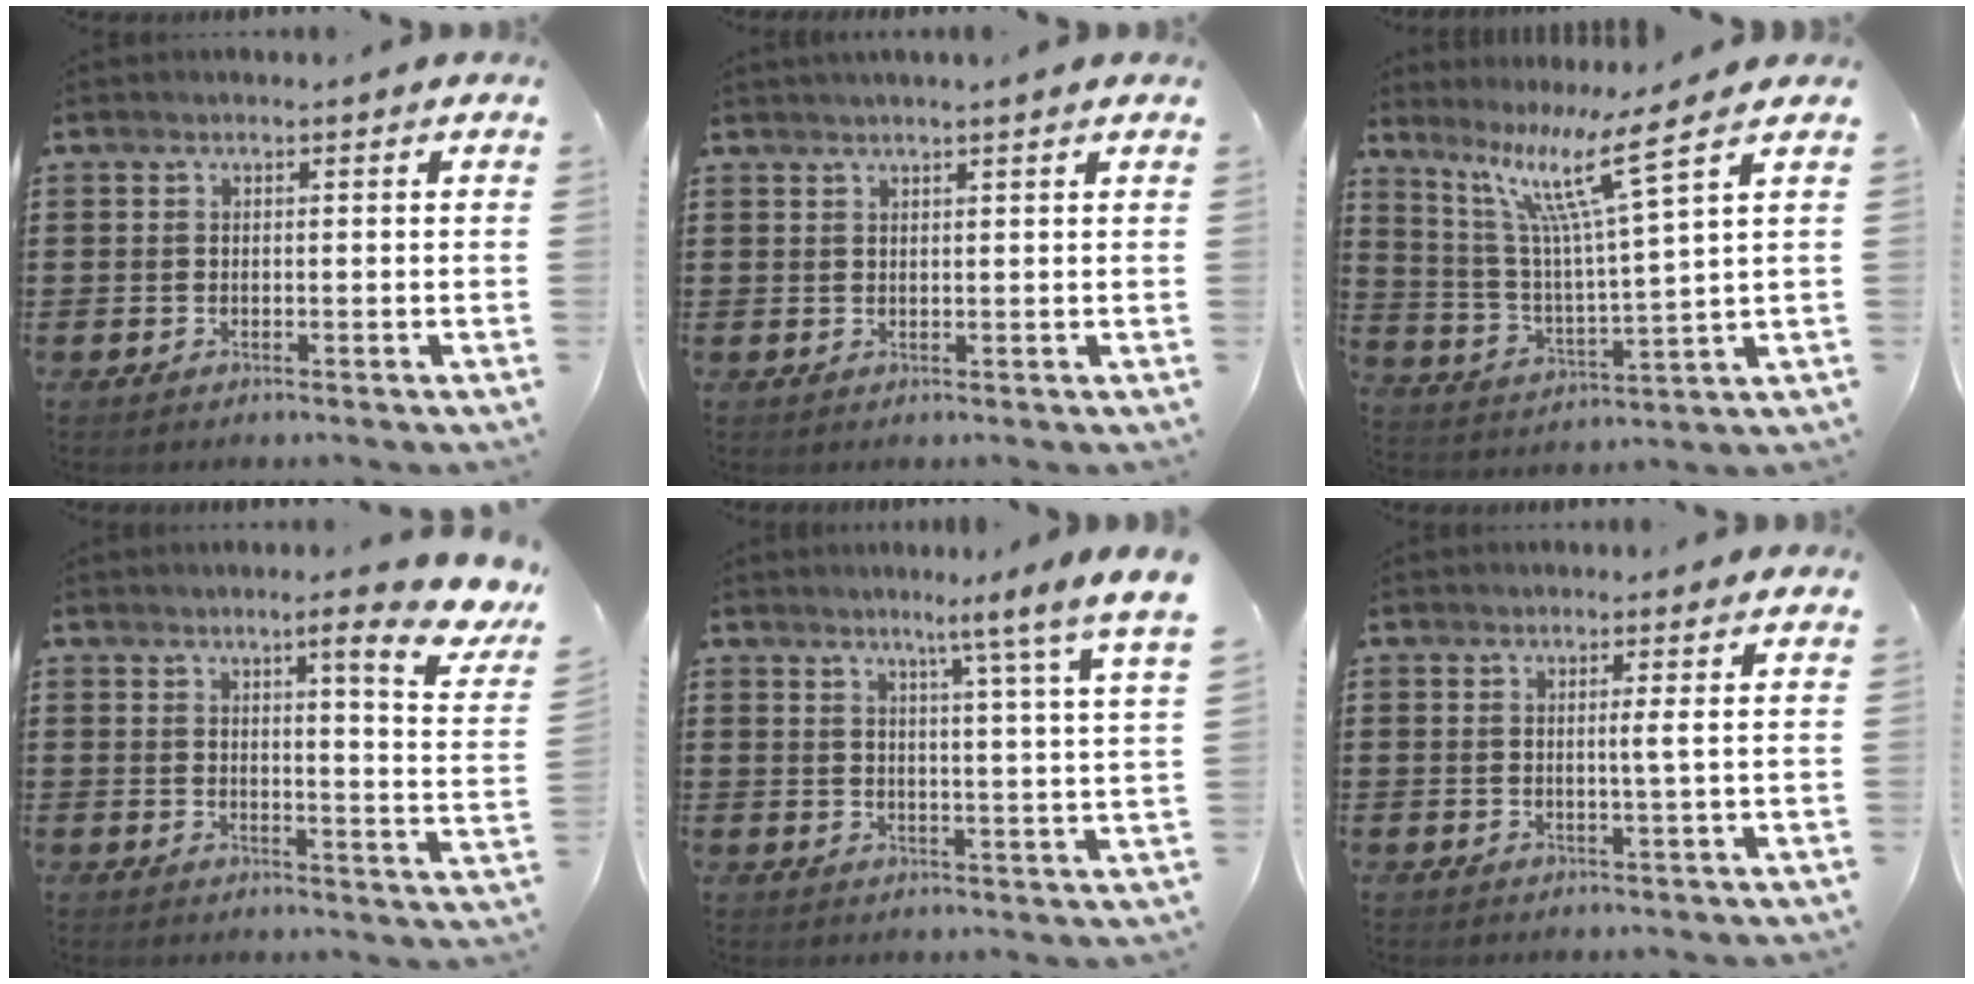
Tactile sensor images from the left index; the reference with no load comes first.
{"total": 1.5, "force": [1.3, -0.3, 0.6], "torque": [-0.012, 0.000, 0.025]}
{"total": 10.8, "force": [7.1, -0.1, 8.1], "torque": [-0.178, -0.031, 0.115]}
{"total": 7.9, "force": [5.3, 0.2, 5.8], "torque": [-0.080, -0.041, 0.076]}
{"total": 5.5, "force": [4.3, -1.8, 2.9], "torque": [-0.059, -0.037, 0.060]}
{"total": 2.2, "force": [0.4, -0.9, 2.0], "torque": [-0.037, -0.009, 0.003]}